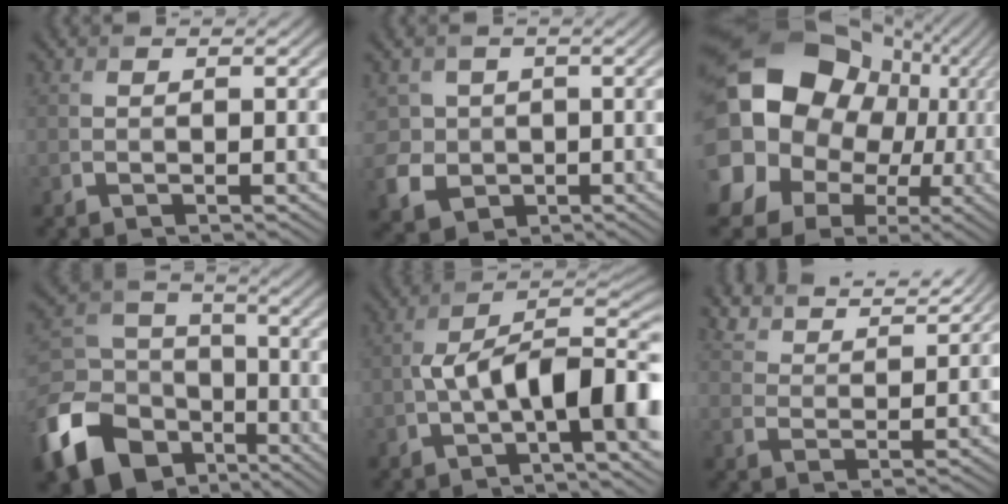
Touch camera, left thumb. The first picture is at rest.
{"total": 5.3, "force": [-0.6, 5.2, 1.0], "torque": [-0.044, -0.016, -0.029]}
{"total": 22.4, "force": [3.7, 19.3, 10.8], "torque": [-0.281, -0.005, 0.059]}
{"total": 15.9, "force": [-7.9, 11.6, 7.4], "torque": [-0.234, -0.047, -0.152]}
{"total": 11.3, "force": [-1.9, 4.6, 10.2], "torque": [-0.159, 0.007, -0.038]}
{"total": 6.5, "force": [6.1, 1.2, 1.9], "torque": [-0.052, 0.001, 0.112]}